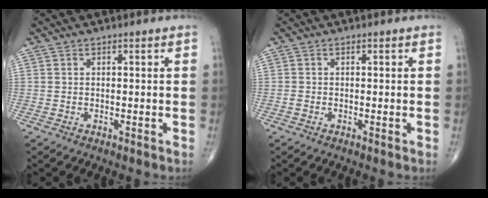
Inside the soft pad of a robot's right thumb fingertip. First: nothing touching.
{"total": 0.7, "force": [-0.2, 0.4, 0.5], "torque": [-0.012, -0.002, -0.006]}